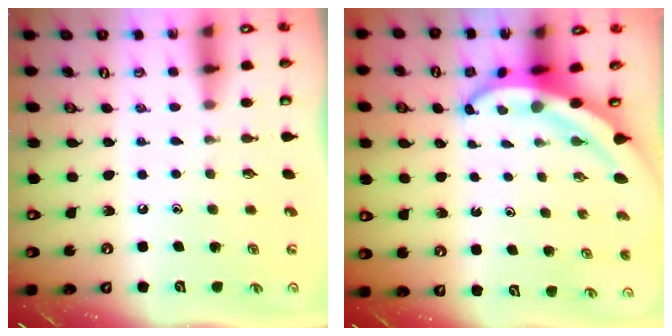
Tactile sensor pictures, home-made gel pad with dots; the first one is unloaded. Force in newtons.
{"total": 5.2, "press": 5.2, "slide": 0.6}